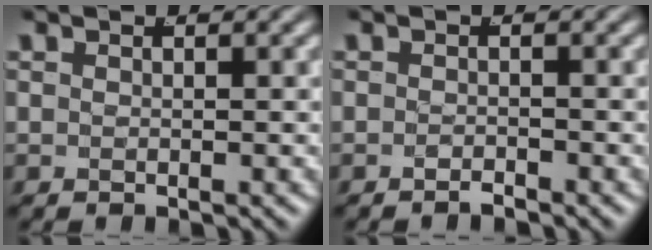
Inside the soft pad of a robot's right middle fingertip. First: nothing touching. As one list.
[{"total": 1.1, "force": [-1.1, -0.3, 0.2], "torque": [-0.003, -0.003, -0.019]}]